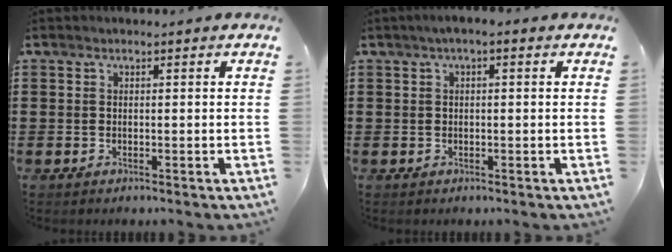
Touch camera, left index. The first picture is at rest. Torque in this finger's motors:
{"motor_torque": [0.78, -0.55, 0.37, 0.09]}